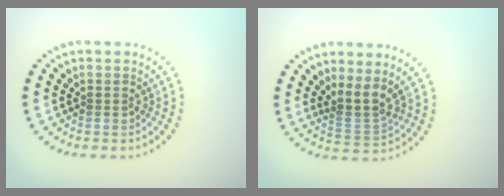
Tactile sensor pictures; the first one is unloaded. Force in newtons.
{"total": 2.9, "press": 2.1, "slide": 2.0}